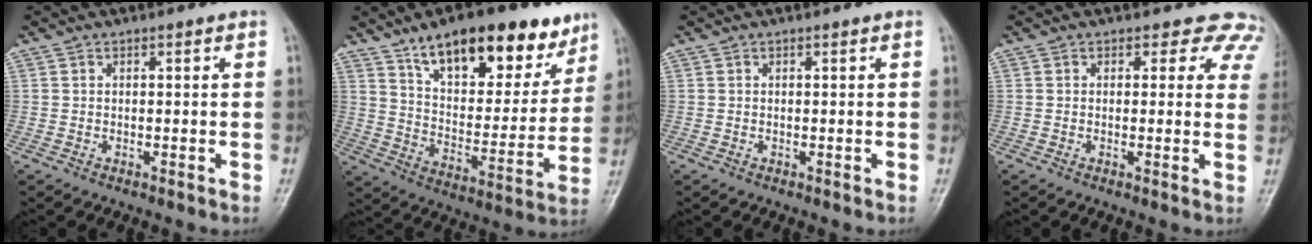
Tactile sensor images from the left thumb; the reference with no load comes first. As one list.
[{"total": 22.1, "force": [14.3, 9.8, 13.8], "torque": [-0.155, -0.052, 0.228]}, {"total": 0.0}, {"total": 7.0, "force": [5.7, 3.9, 0.7], "torque": [0.044, -0.019, 0.033]}]